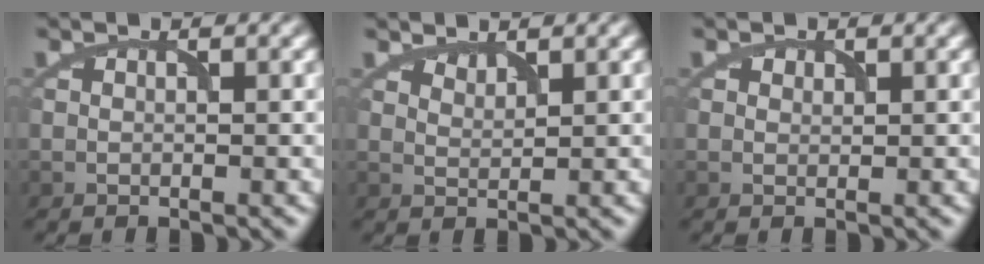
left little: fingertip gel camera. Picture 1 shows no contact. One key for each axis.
{"total": 1.0, "fx": 1.0, "fy": 0.1, "fz": 0.1, "tx": -0.001, "ty": -0.003, "tz": 0.025}
{"total": 0.9, "fx": 0.5, "fy": 0.6, "fz": 0.2, "tx": 0.002, "ty": 0.000, "tz": 0.010}